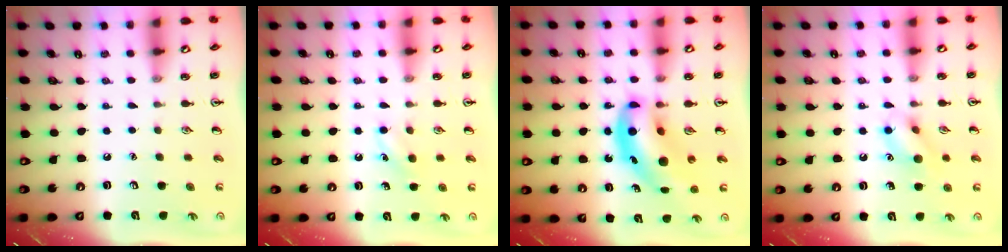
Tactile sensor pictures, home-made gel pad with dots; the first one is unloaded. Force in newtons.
{"total": 4.2, "press": 4.0, "slide": 1.3}
{"total": 12.5, "press": 12.0, "slide": 3.4}
{"total": 9.9, "press": 9.9, "slide": 0.7}